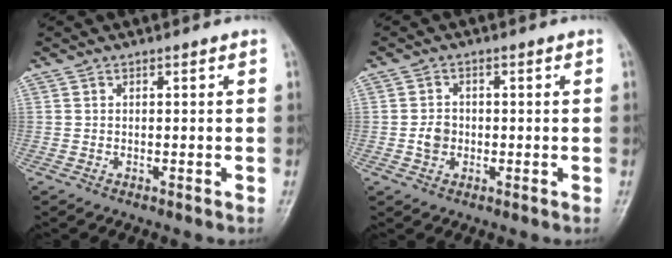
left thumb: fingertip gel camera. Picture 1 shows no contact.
{"total": 3.0, "force": [-0.5, 2.5, 1.6], "torque": [-0.019, 0.006, -0.012]}